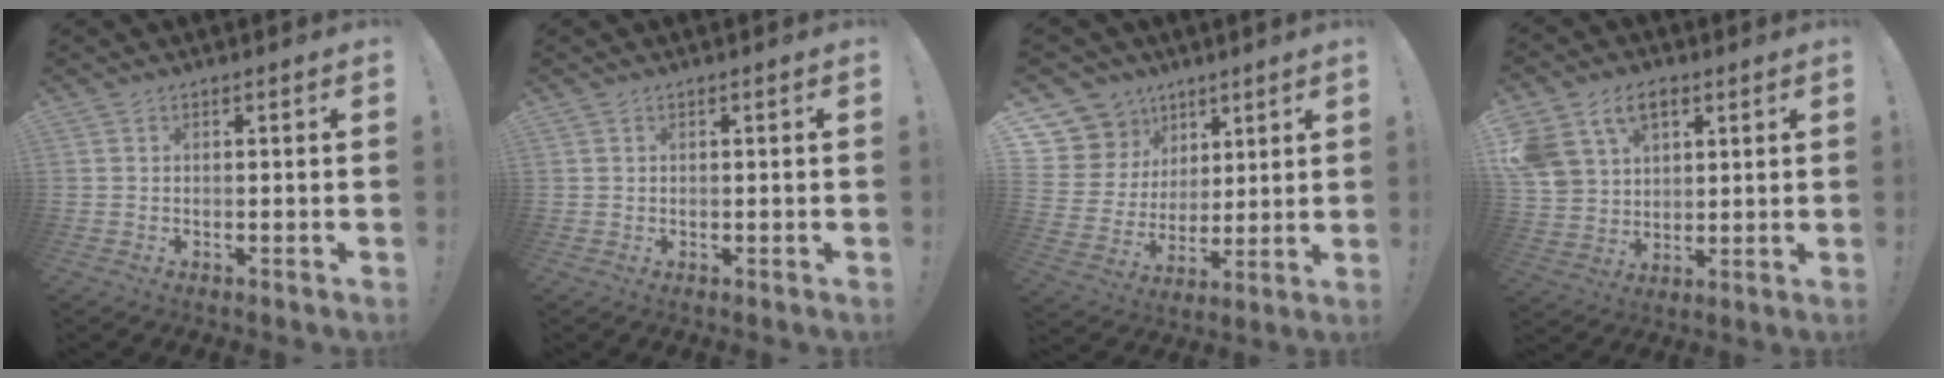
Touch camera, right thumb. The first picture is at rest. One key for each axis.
{"total": 0.8, "fx": 0.3, "fy": 0.8, "fz": 0.0, "tx": 0.009, "ty": -0.001, "tz": 0.003}
{"total": 13.1, "fx": 6.9, "fy": 10.5, "fz": 3.5, "tx": -0.058, "ty": -0.047, "tz": 0.152}
{"total": 13.2, "fx": 6.6, "fy": 9.4, "fz": 6.5, "tx": -0.115, "ty": -0.025, "tz": 0.132}